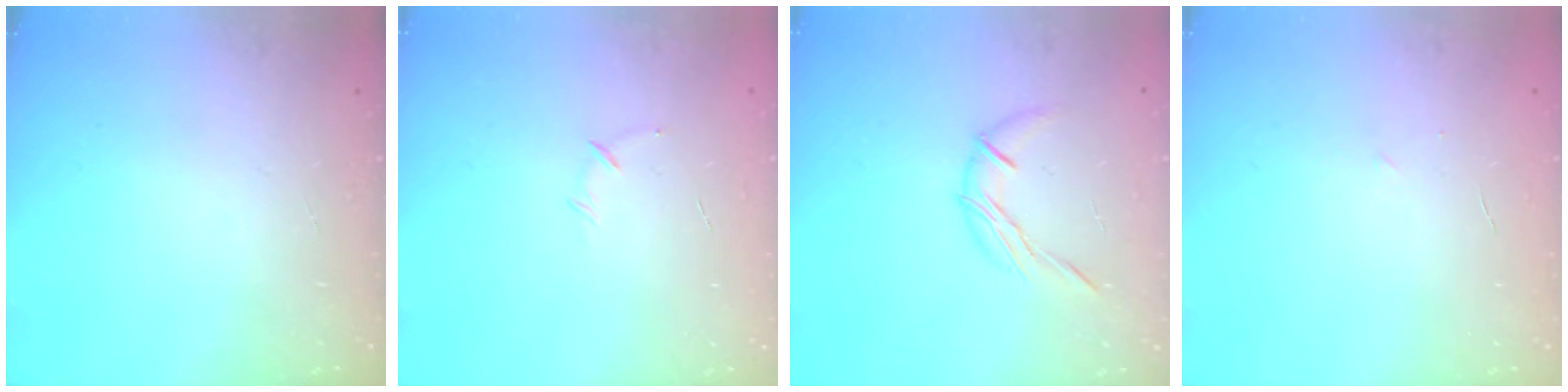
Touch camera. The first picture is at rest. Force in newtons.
{"total": 5.0, "press": 4.8, "slide": 1.3}
{"total": 7.7, "press": 7.7, "slide": 0.4}
{"total": 2.2, "press": 2.1, "slide": 0.6}